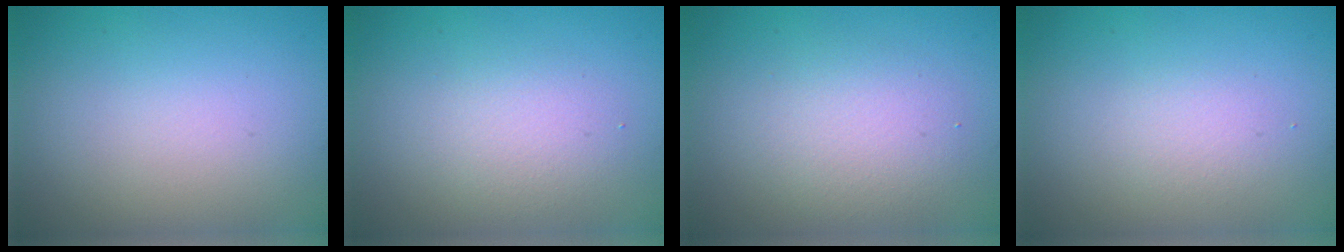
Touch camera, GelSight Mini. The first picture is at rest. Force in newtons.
{"total": 2.2, "press": 2.2, "slide": 0.0}
{"total": 2.9, "press": 2.9, "slide": 0.4}
{"total": 1.3, "press": 1.3, "slide": 0.1}